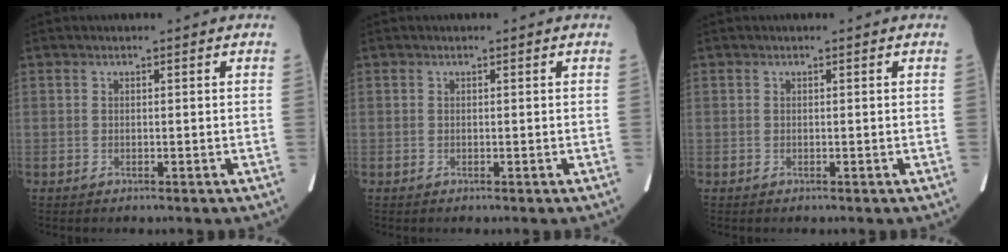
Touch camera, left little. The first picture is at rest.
{"total": 0.0}
{"total": 0.0}